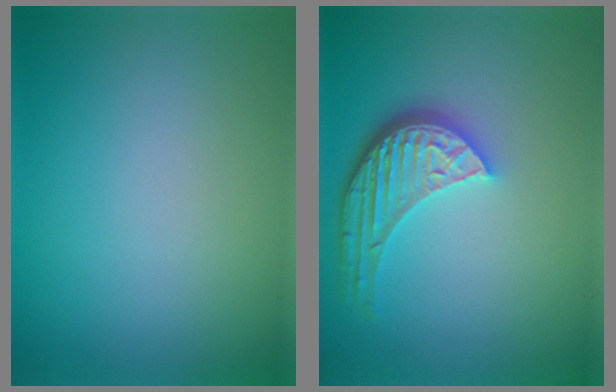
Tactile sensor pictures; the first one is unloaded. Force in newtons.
{"total": 5.4, "press": 3.9, "slide": 3.6}